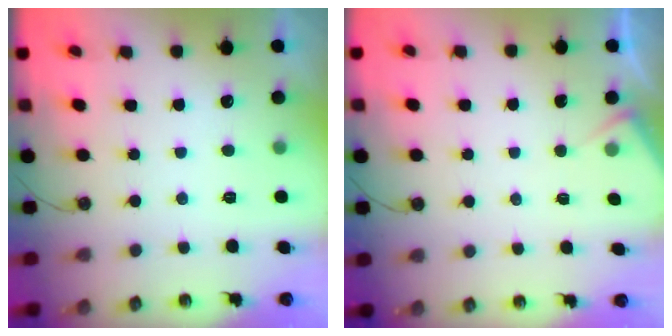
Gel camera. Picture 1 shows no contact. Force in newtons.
{"total": 4.9, "press": 4.9, "slide": 0.5}